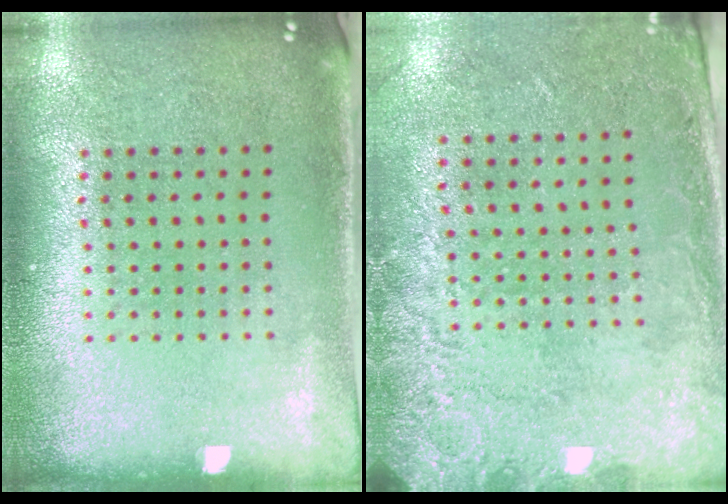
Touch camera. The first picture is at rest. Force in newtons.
{"total": 2.8, "press": 2.0, "slide": 1.9}